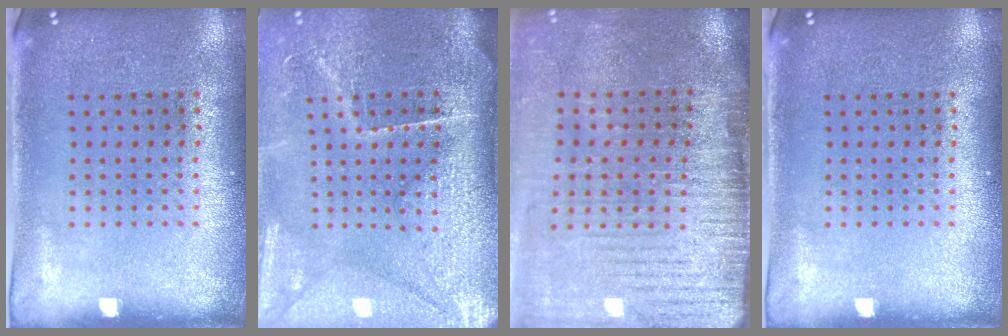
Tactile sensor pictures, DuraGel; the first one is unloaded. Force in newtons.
{"total": 4.5, "press": 3.9, "slide": 2.3}
{"total": 4.4, "press": 3.8, "slide": 2.3}
{"total": 0.0}